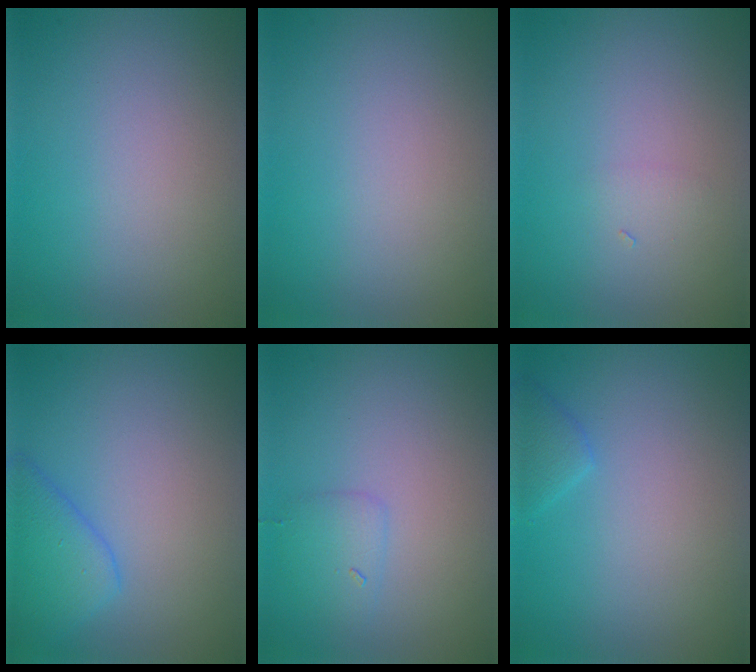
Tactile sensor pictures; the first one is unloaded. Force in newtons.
{"total": 0.0}
{"total": 0.6, "press": 0.6, "slide": 0.0}
{"total": 3.4, "press": 3.4, "slide": 0.2}
{"total": 1.5, "press": 1.5, "slide": 0.1}
{"total": 1.3, "press": 1.3, "slide": 0.1}